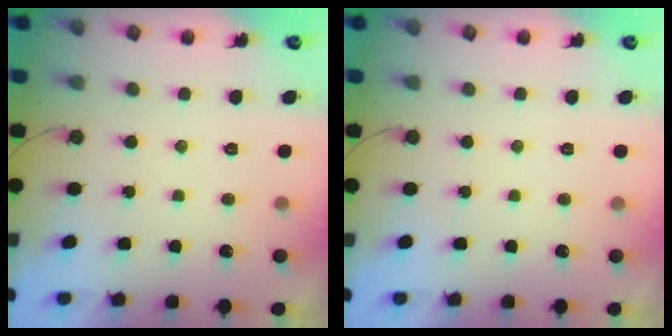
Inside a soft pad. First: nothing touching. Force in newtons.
{"total": 0.0}